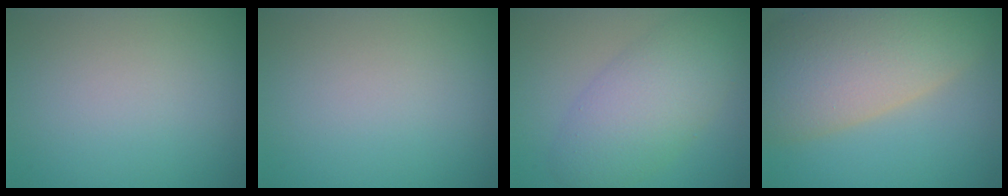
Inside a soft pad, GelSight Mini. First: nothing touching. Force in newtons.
{"total": 0.0}
{"total": 6.3, "press": 6.3, "slide": 0.2}
{"total": 11.8, "press": 11.7, "slide": 1.0}